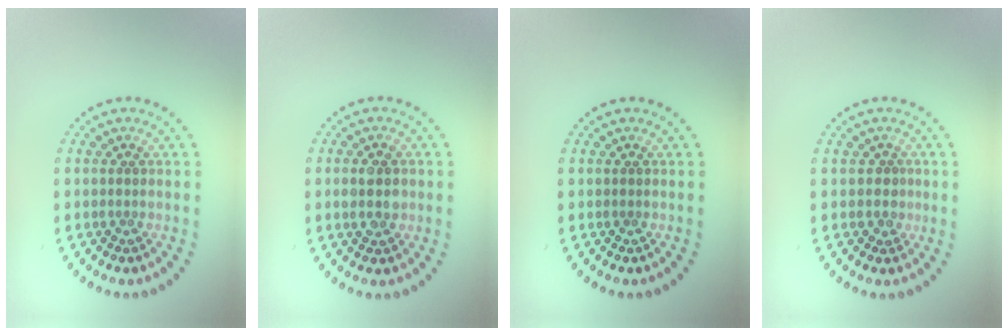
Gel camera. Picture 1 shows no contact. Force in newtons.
{"total": 2.8, "press": 2.8, "slide": 0.1}
{"total": 0.0}
{"total": 1.0, "press": 0.6, "slide": 0.8}